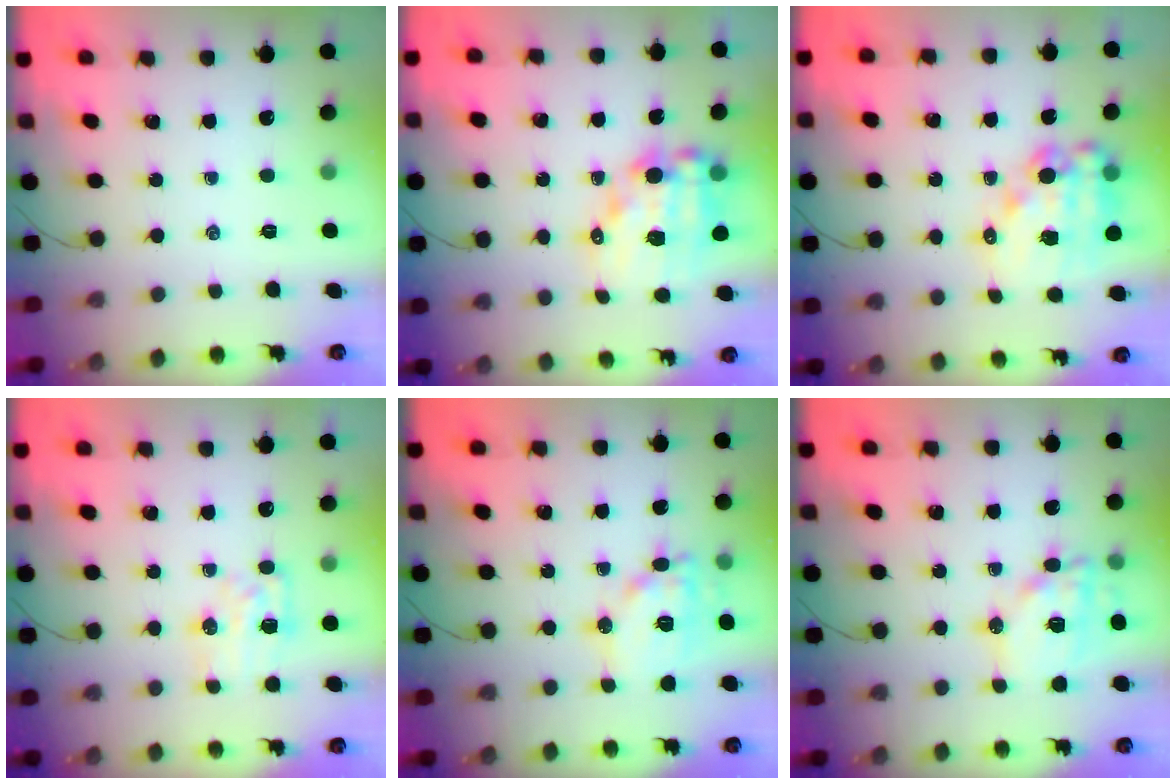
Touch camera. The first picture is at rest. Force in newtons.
{"total": 14.5, "press": 14.1, "slide": 3.5}
{"total": 14.8, "press": 14.4, "slide": 3.4}
{"total": 5.8, "press": 5.8, "slide": 0.5}
{"total": 14.2, "press": 14.2, "slide": 1.2}
{"total": 12.8, "press": 12.7, "slide": 1.9}